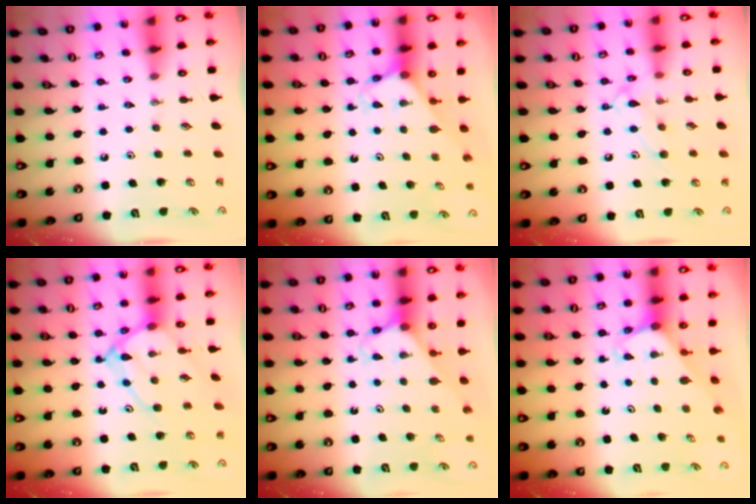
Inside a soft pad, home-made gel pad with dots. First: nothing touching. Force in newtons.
{"total": 3.0, "press": 3.0, "slide": 0.2}
{"total": 10.8, "press": 10.7, "slide": 0.8}
{"total": 11.8, "press": 11.7, "slide": 1.1}
{"total": 3.0, "press": 3.0, "slide": 0.2}
{"total": 2.0, "press": 2.0, "slide": 0.1}